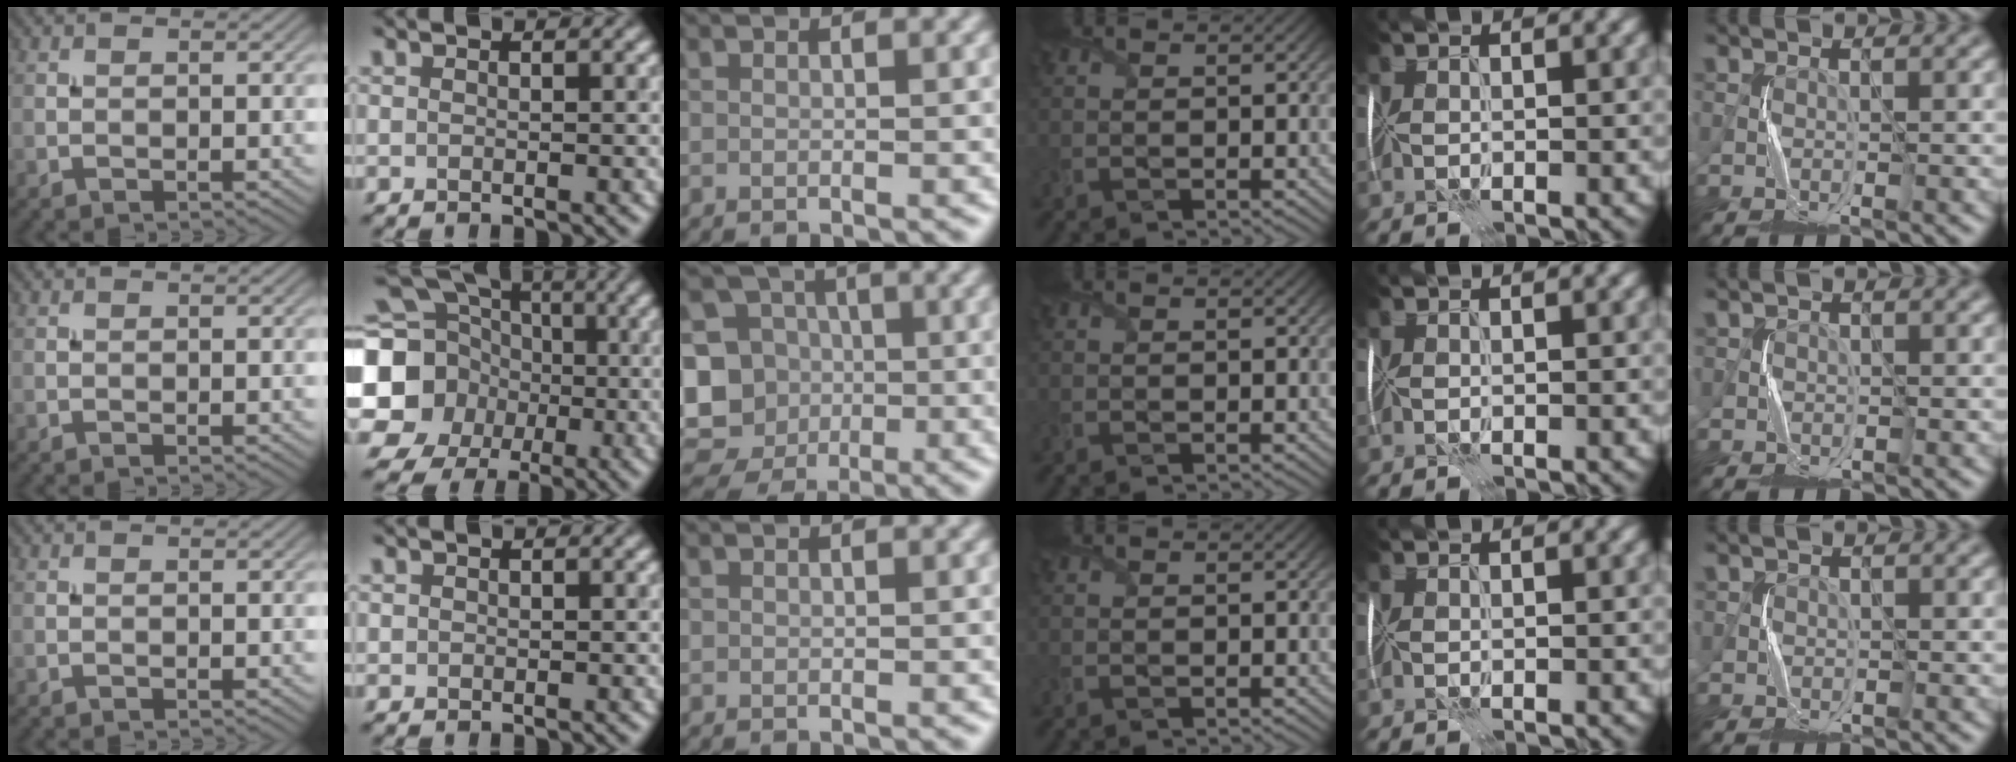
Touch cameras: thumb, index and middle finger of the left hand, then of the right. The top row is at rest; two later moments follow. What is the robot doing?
{"motion": "fold", "object": "shipping label"}